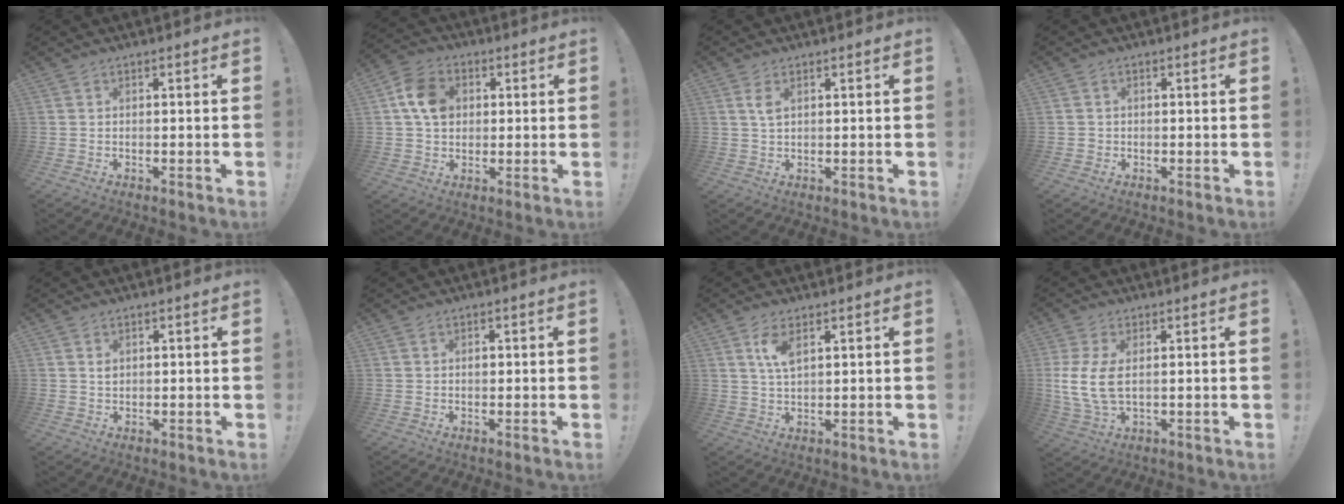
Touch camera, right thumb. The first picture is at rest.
{"total": 10.5, "force": [2.0, 8.3, 6.1], "torque": [-0.092, 0.009, 0.041]}
{"total": 2.9, "force": [1.2, 1.2, 2.3], "torque": [-0.042, -0.002, 0.019]}
{"total": 1.1, "force": [-0.5, 1.0, 0.2], "torque": [-0.006, 0.005, -0.009]}
{"total": 1.5, "force": [0.7, 1.2, 0.3], "torque": [0.008, -0.006, 0.011]}
{"total": 1.0, "force": [0.0, 0.8, 0.6], "torque": [-0.009, 0.002, 0.000]}
{"total": 5.4, "force": [2.7, 2.2, 4.1], "torque": [-0.075, -0.008, 0.046]}
{"total": 9.4, "force": [1.2, 4.5, 8.2], "torque": [-0.159, -0.015, 0.024]}